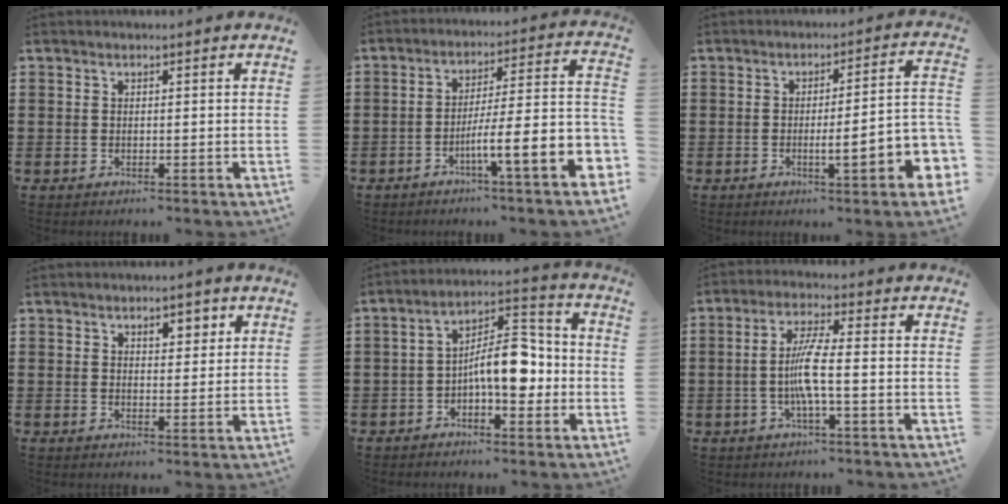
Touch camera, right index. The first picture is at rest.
{"total": 9.5, "force": [-3.8, 0.6, 8.7], "torque": [-0.143, -0.032, -0.075]}
{"total": 8.0, "force": [-2.8, 0.9, 7.4], "torque": [-0.107, -0.023, -0.053]}
{"total": 3.0, "force": [1.7, 1.5, 2.0], "torque": [-0.028, 0.003, 0.024]}
{"total": 9.7, "force": [-1.7, 4.2, 8.6], "torque": [-0.130, 0.006, -0.034]}
{"total": 6.0, "force": [-1.1, 0.5, 5.9], "torque": [-0.120, -0.006, -0.029]}